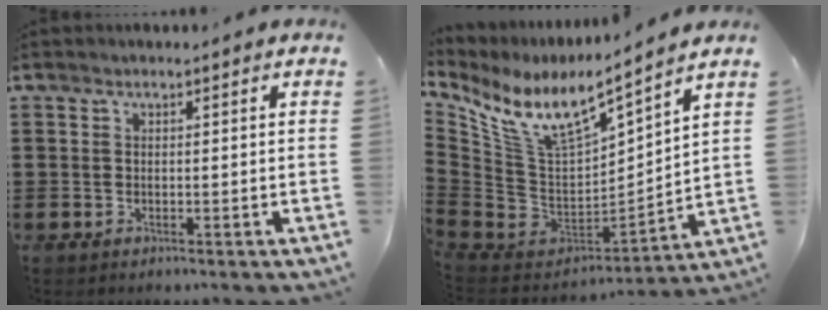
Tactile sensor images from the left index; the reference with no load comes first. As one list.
[{"total": 10.8, "force": [7.4, 2.8, 7.4], "torque": [-0.180, -0.057, 0.125]}]